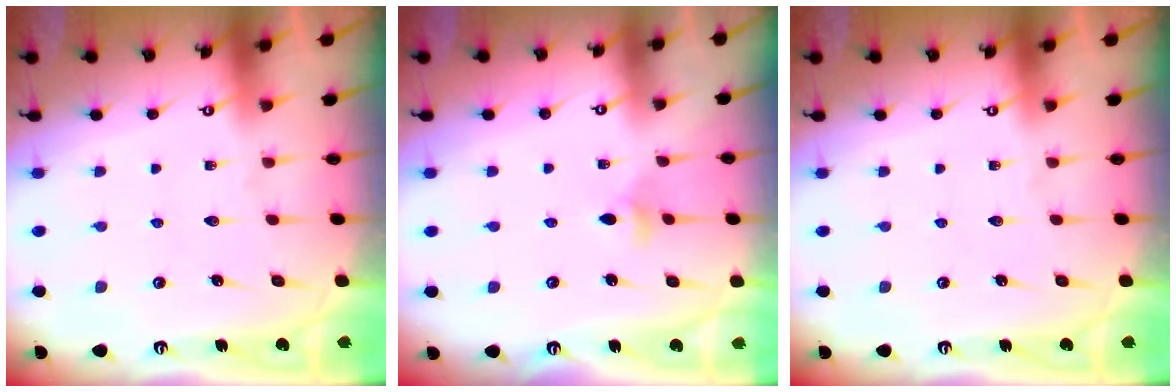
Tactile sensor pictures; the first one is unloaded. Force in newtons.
{"total": 3.6, "press": 3.6, "slide": 0.8}
{"total": 0.0}